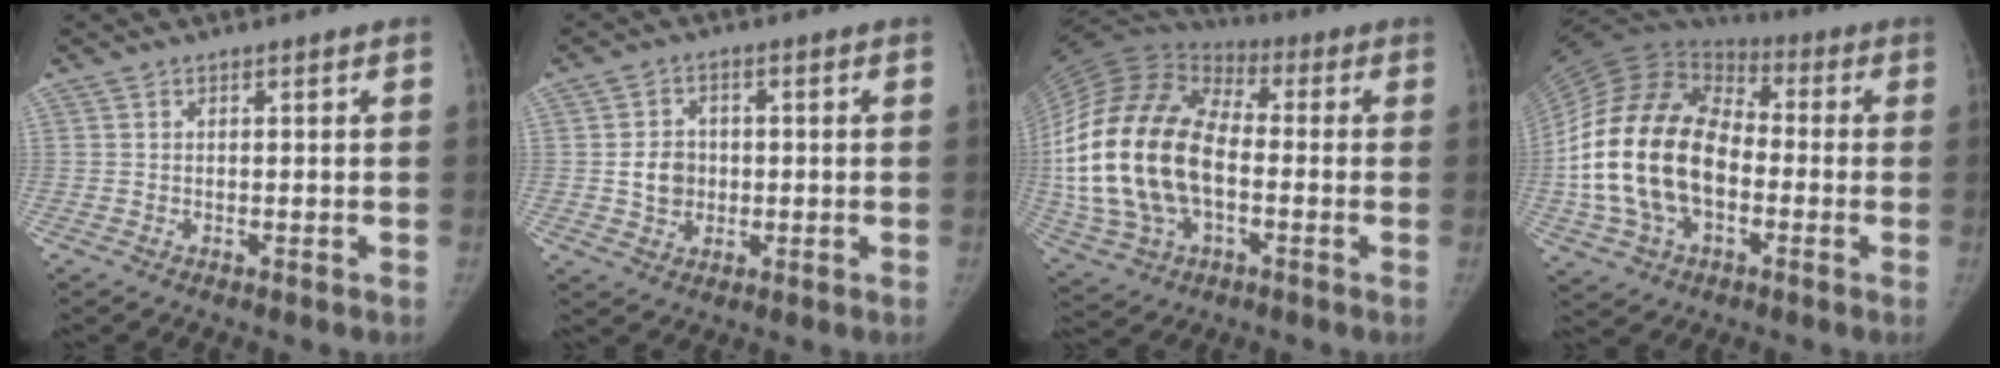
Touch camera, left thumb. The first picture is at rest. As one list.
[{"total": 5.5, "force": [-0.2, 4.8, 2.7], "torque": [-0.027, 0.002, -0.004]}, {"total": 26.9, "force": [-2.4, 16.6, 21.0], "torque": [-0.444, 0.013, -0.041]}, {"total": 24.7, "force": [-3.3, 16.4, 18.2], "torque": [-0.357, 0.024, -0.060]}]